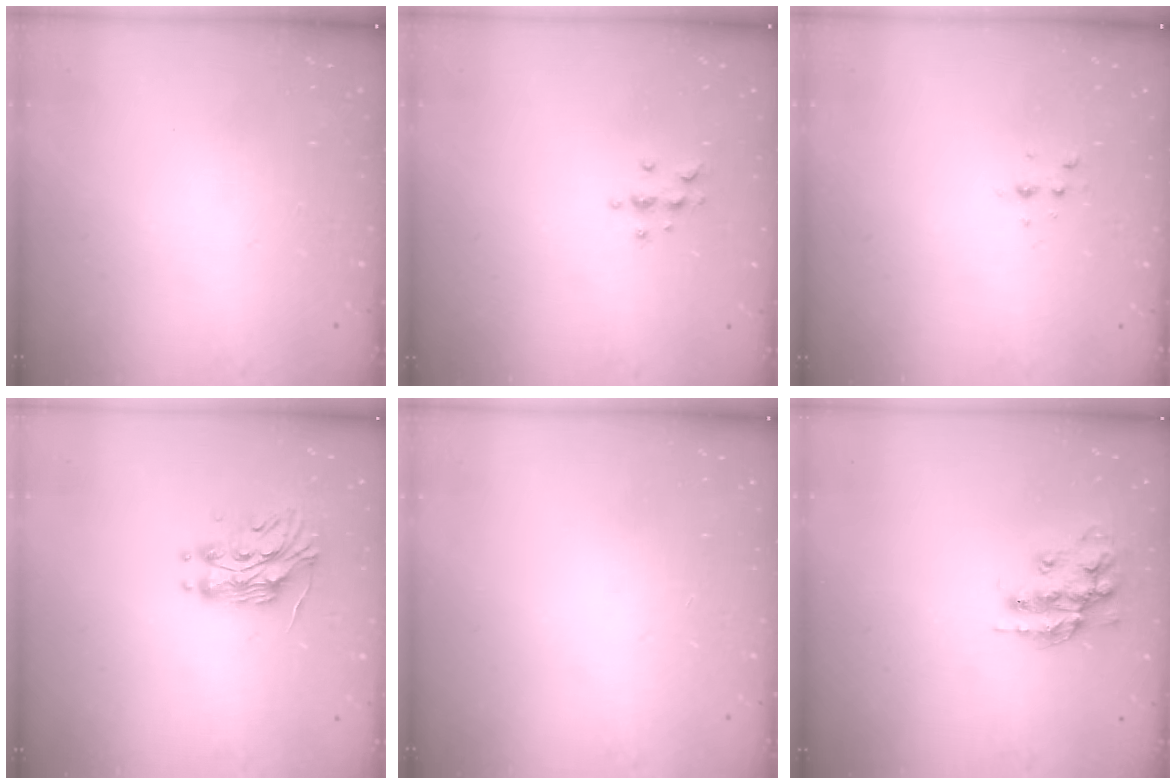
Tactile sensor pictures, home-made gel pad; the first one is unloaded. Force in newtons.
{"total": 4.7, "press": 4.7, "slide": 0.6}
{"total": 3.7, "press": 3.2, "slide": 1.7}
{"total": 11.0, "press": 11.0, "slide": 0.9}
{"total": 0.0}
{"total": 14.0, "press": 14.0, "slide": 0.6}